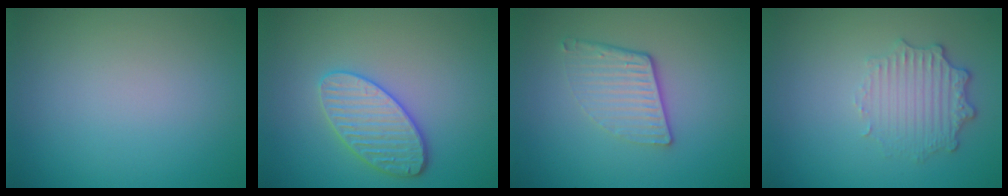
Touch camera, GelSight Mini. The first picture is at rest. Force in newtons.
{"total": 3.8, "press": 3.5, "slide": 1.4}
{"total": 3.7, "press": 2.6, "slide": 2.6}
{"total": 3.4, "press": 2.7, "slide": 2.1}